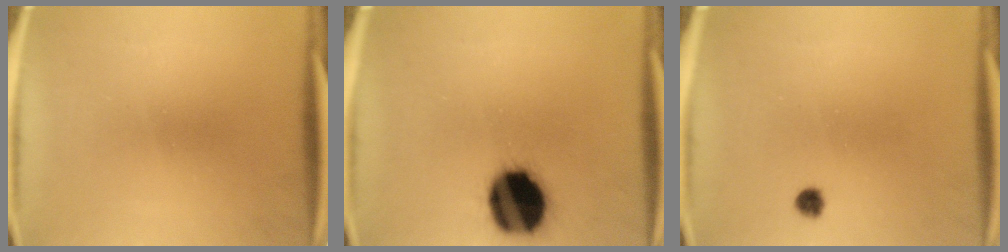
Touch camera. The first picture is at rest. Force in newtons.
{"total": 19.1}
{"total": 1.7}